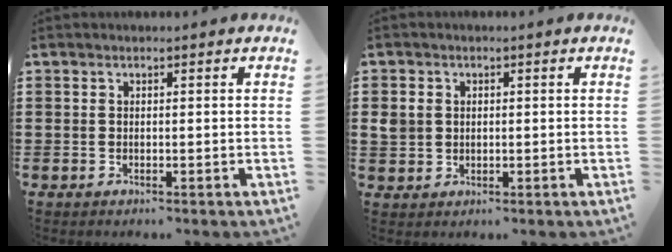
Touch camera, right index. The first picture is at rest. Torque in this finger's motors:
{"motor_torque": [0.64, 0.41, 0.07, 0.03]}